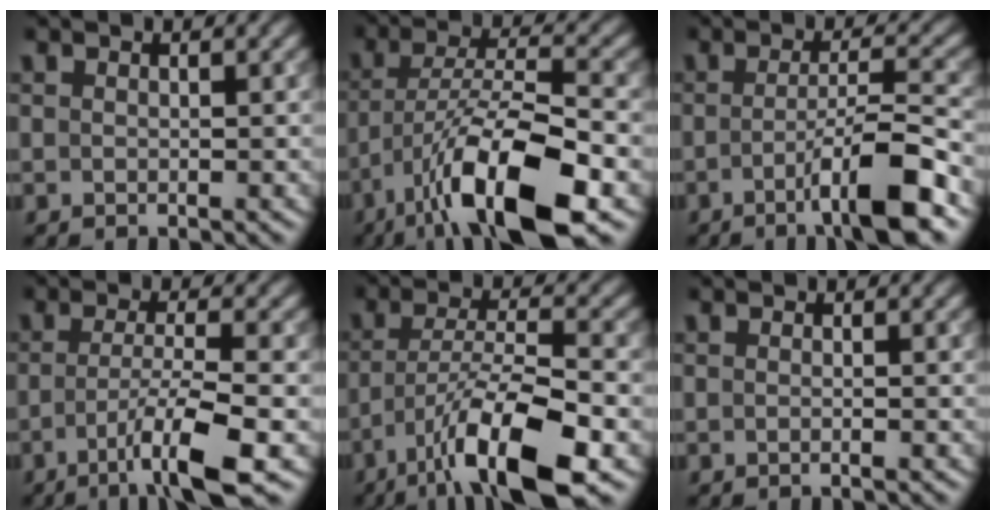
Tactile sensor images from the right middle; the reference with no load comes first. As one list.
[{"total": 12.4, "force": [-6.6, 3.6, 9.9], "torque": [-0.174, -0.004, -0.113]}, {"total": 6.8, "force": [-2.8, 1.0, 6.1], "torque": [-0.091, 0.006, -0.053]}, {"total": 6.4, "force": [-2.6, 1.0, 5.8], "torque": [-0.092, -0.001, -0.049]}, {"total": 10.4, "force": [-5.7, 2.6, 8.2], "torque": [-0.138, -0.001, -0.100]}, {"total": 0.8, "force": [-0.2, 0.2, 0.7], "torque": [-0.008, -0.006, -0.009]}]